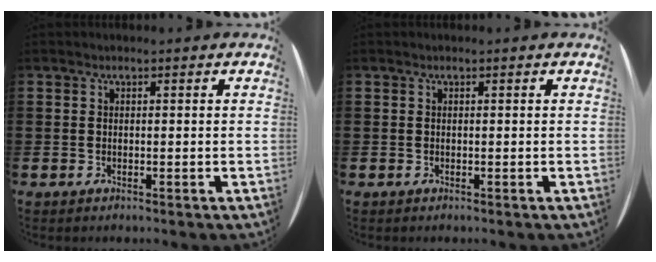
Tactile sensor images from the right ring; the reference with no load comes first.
{"total": 0.0}